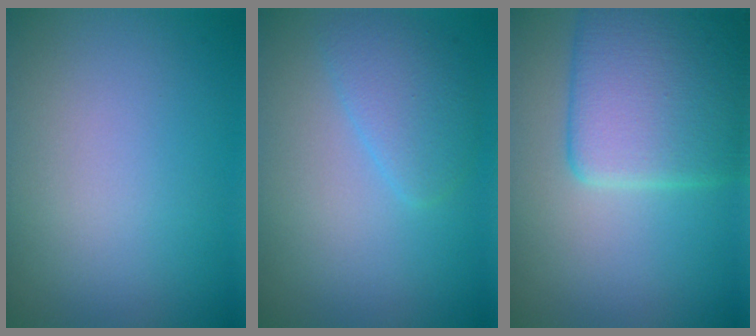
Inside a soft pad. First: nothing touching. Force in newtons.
{"total": 2.7, "press": 2.7, "slide": 0.2}
{"total": 7.7, "press": 7.7, "slide": 0.3}